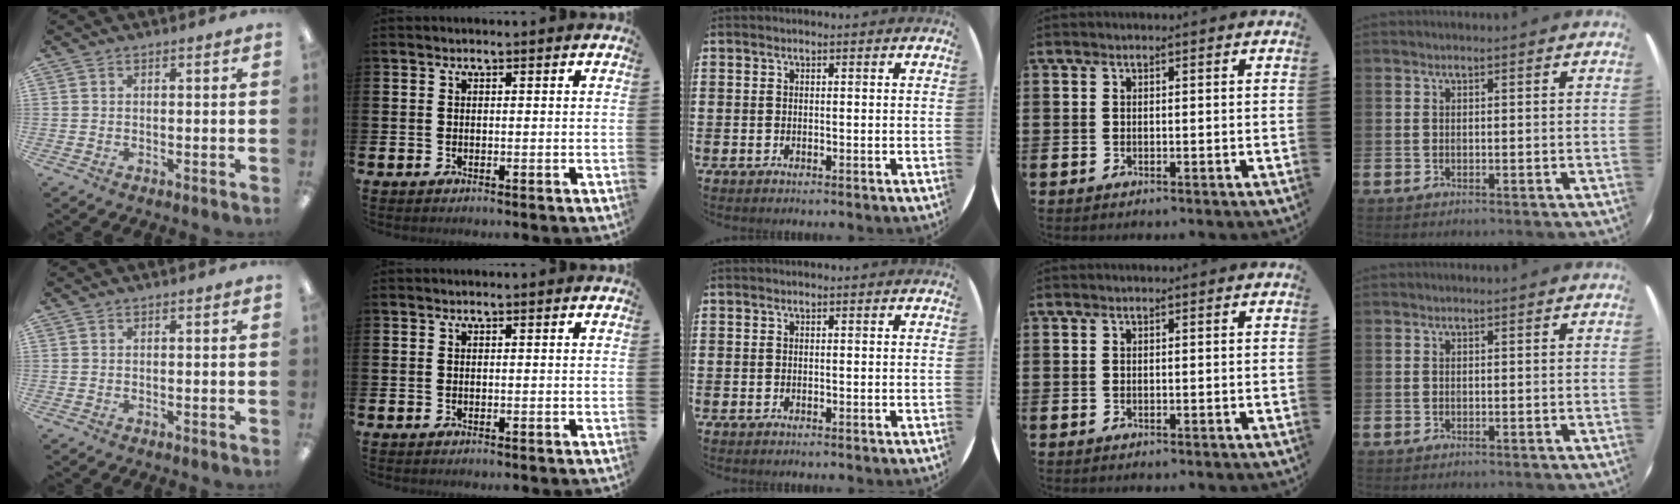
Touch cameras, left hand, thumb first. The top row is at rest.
{}